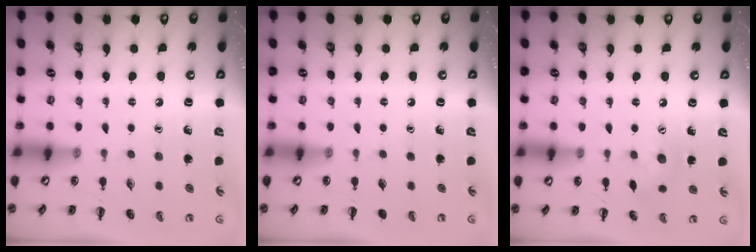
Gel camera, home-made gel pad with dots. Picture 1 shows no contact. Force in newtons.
{"total": 0.0}
{"total": 6.5, "press": 6.5, "slide": 0.5}